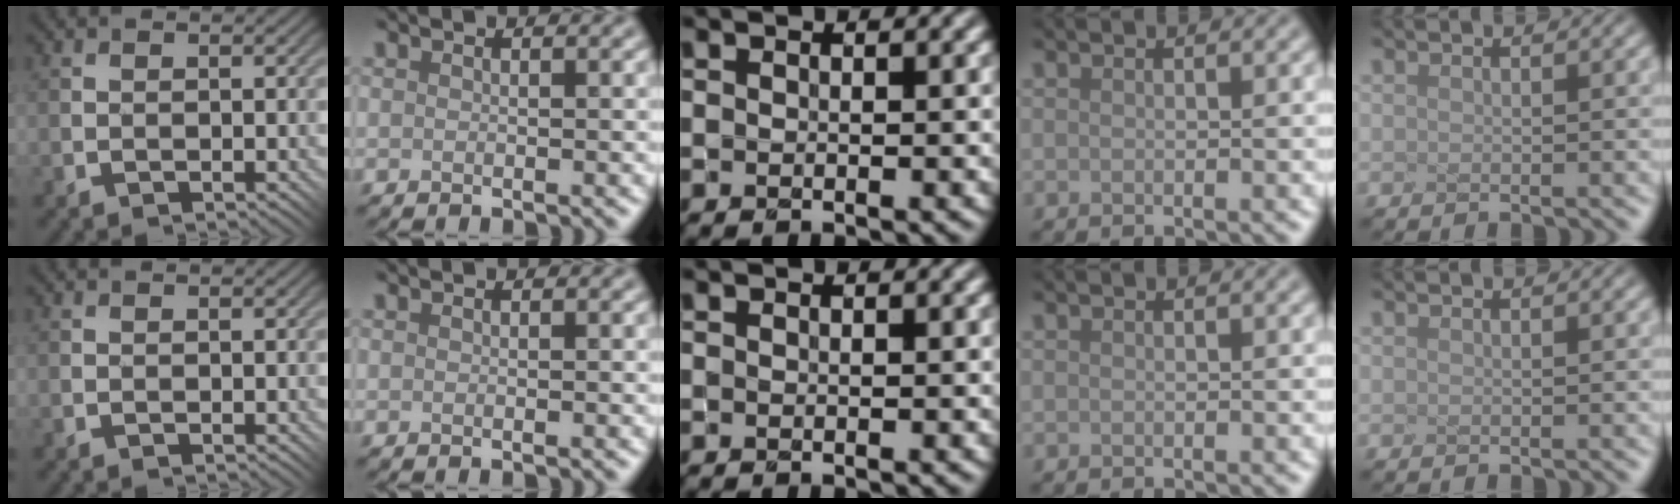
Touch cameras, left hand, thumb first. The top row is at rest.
{}